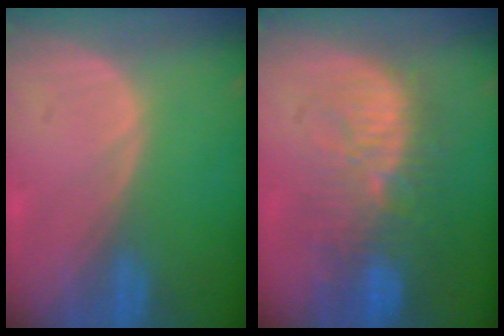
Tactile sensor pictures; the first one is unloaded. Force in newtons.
{"total": 11.3, "press": 9.9, "slide": 5.3}